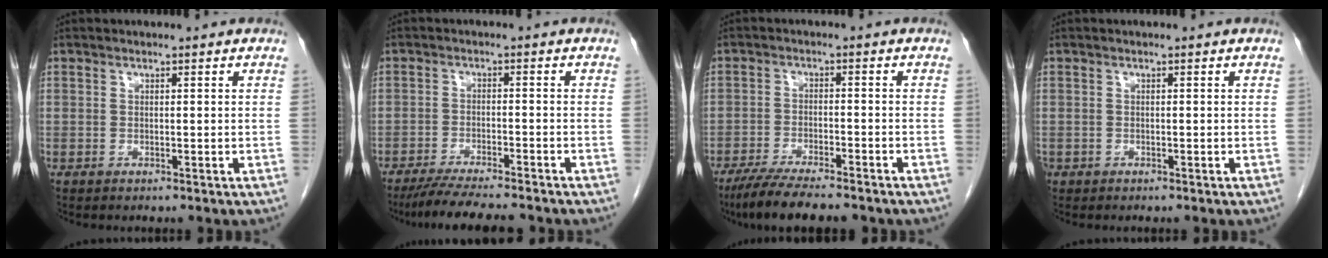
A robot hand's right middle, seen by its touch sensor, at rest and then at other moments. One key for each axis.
{"total": 9.4, "fx": -8.2, "fy": 0.4, "fz": 4.6, "tx": -0.072, "ty": -0.025, "tz": -0.130}
{"total": 10.0, "fx": -8.2, "fy": 1.4, "fz": 5.5, "tx": -0.089, "ty": -0.023, "tz": -0.130}
{"total": 0.5, "fx": -0.3, "fy": 0.4, "fz": 0.0, "tx": -0.005, "ty": 0.004, "tz": -0.006}